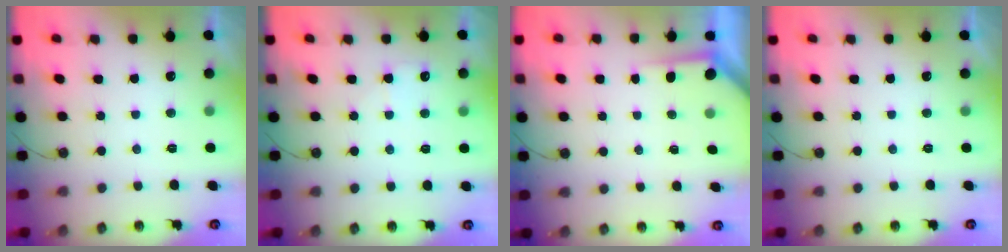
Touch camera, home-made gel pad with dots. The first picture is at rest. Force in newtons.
{"total": 3.7, "press": 3.7, "slide": 0.4}
{"total": 2.2, "press": 2.2, "slide": 0.3}
{"total": 0.0}